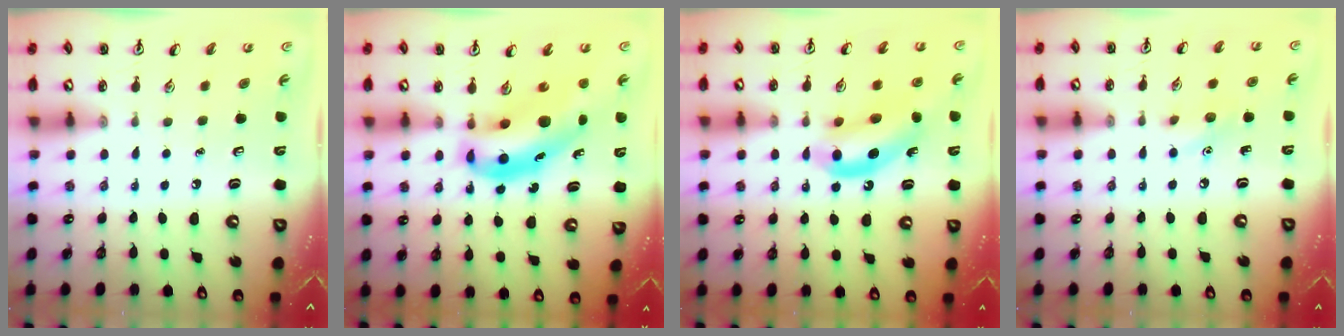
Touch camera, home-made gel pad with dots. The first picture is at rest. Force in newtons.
{"total": 13.0, "press": 12.4, "slide": 3.9}
{"total": 11.3, "press": 10.8, "slide": 3.4}
{"total": 7.1, "press": 6.8, "slide": 1.8}